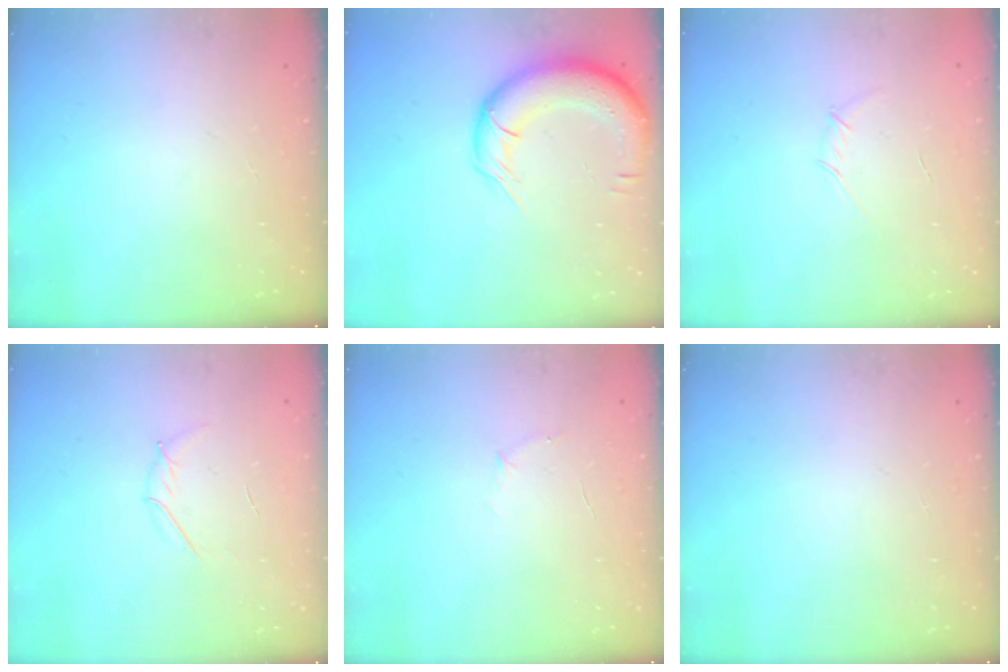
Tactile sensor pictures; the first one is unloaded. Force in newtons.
{"total": 14.0, "press": 13.6, "slide": 3.1}
{"total": 3.5, "press": 3.4, "slide": 0.8}
{"total": 3.8, "press": 3.6, "slide": 1.1}
{"total": 3.8, "press": 3.6, "slide": 1.1}
{"total": 0.0}